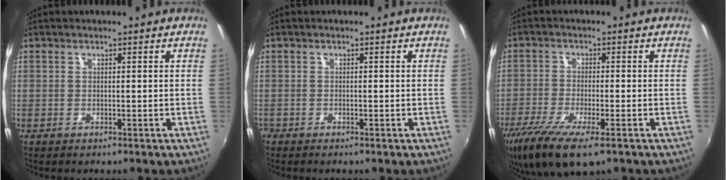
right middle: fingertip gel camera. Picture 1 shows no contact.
{"total": 0.8, "force": [-0.7, 0.4, 0.0], "torque": [-0.004, -0.003, -0.017]}
{"total": 12.1, "force": [-7.9, 3.4, 8.5], "torque": [-0.186, -0.042, -0.142]}